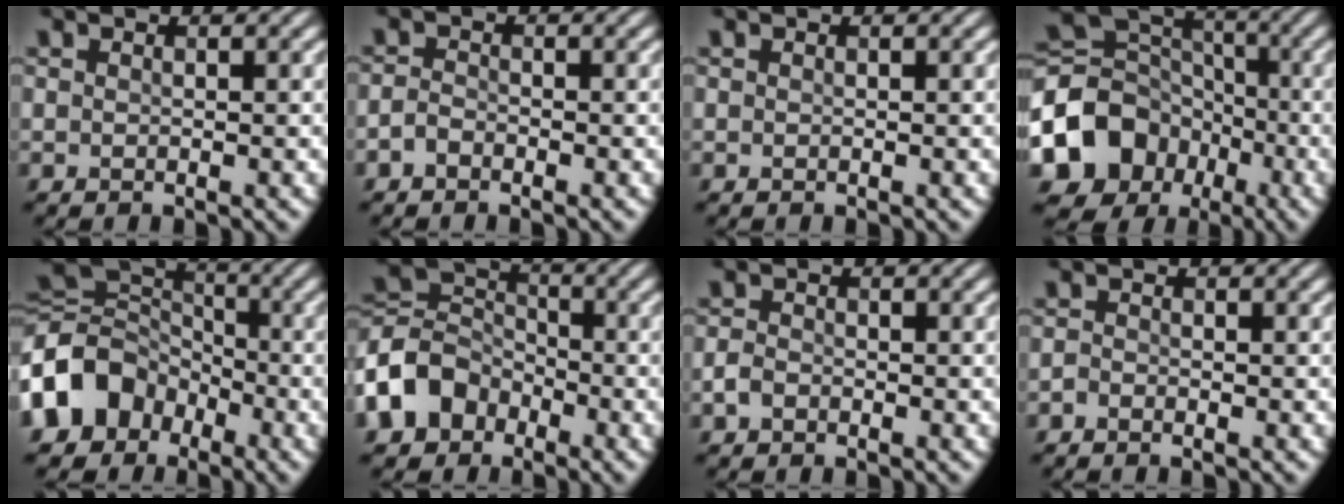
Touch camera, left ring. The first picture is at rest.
{"total": 1.1, "force": [-0.8, 0.7, 0.5], "torque": [-0.011, 0.002, -0.019]}
{"total": 0.0}
{"total": 10.2, "force": [-4.0, 8.3, 4.4], "torque": [-0.093, -0.004, -0.085]}
{"total": 8.6, "force": [-3.6, 6.9, 3.6], "torque": [-0.076, 0.005, -0.089]}
{"total": 6.2, "force": [-3.1, 4.8, 2.6], "torque": [-0.052, 0.011, -0.081]}
{"total": 1.2, "force": [-0.7, 0.9, 0.6], "torque": [-0.012, 0.001, -0.017]}
{"total": 0.6, "force": [-0.5, 0.3, 0.2], "torque": [-0.003, -0.002, -0.013]}